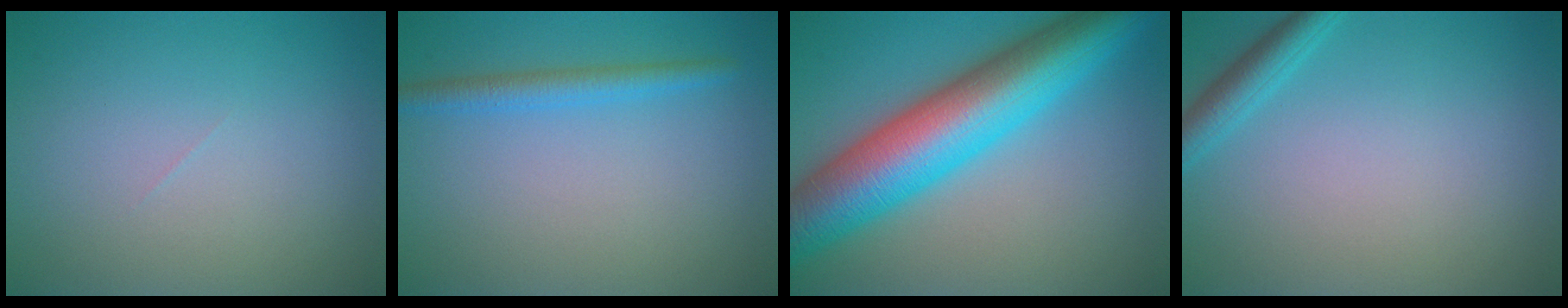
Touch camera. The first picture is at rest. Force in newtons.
{"total": 2.2, "press": 2.2, "slide": 0.2}
{"total": 12.3, "press": 12.3, "slide": 0.2}
{"total": 2.3, "press": 2.3, "slide": 0.1}